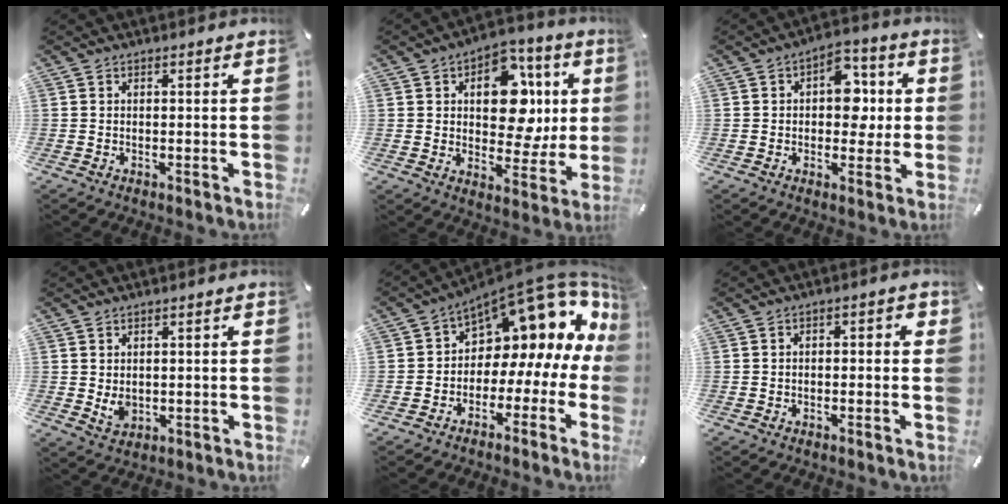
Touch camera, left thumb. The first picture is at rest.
{"total": 15.2, "force": [3.5, 10.7, 10.3], "torque": [-0.131, -0.025, 0.066]}
{"total": 9.8, "force": [0.8, 7.1, 6.7], "torque": [-0.077, 0.002, 0.011]}
{"total": 3.2, "force": [0.1, 2.7, 1.7], "torque": [-0.032, -0.003, 0.003]}
{"total": 12.8, "force": [8.1, 7.7, 6.2], "torque": [-0.083, -0.083, 0.135]}
{"total": 2.2, "force": [-1.3, 1.1, 1.4], "torque": [-0.026, 0.011, -0.025]}